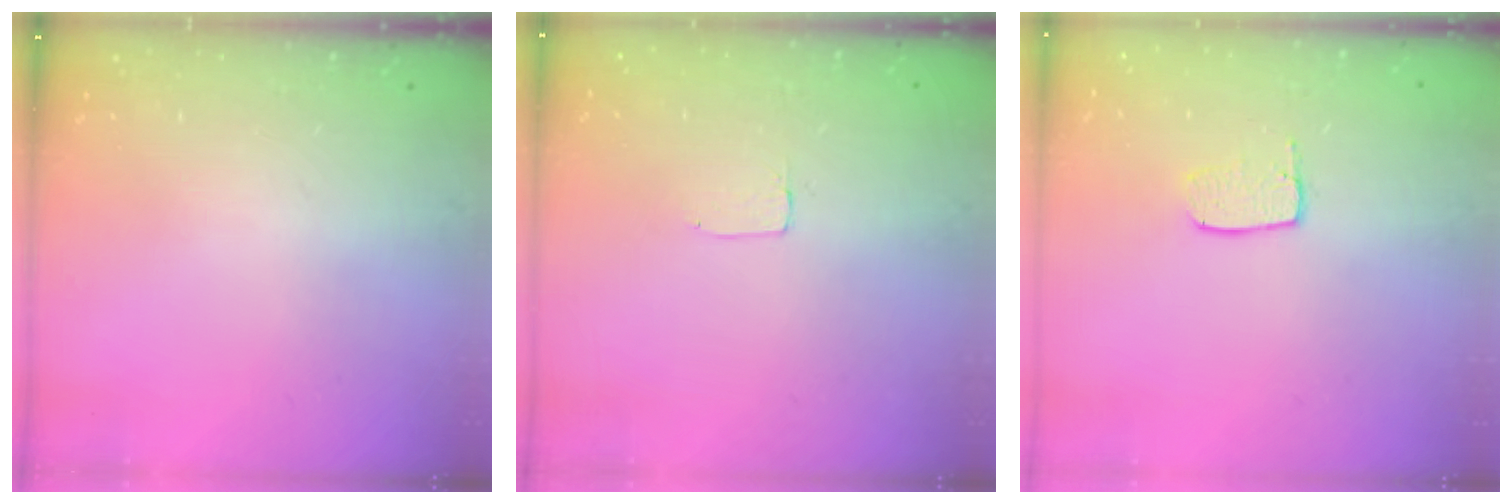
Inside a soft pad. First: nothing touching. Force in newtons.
{"total": 2.0, "press": 2.0, "slide": 0.0}
{"total": 5.8, "press": 5.8, "slide": 0.4}